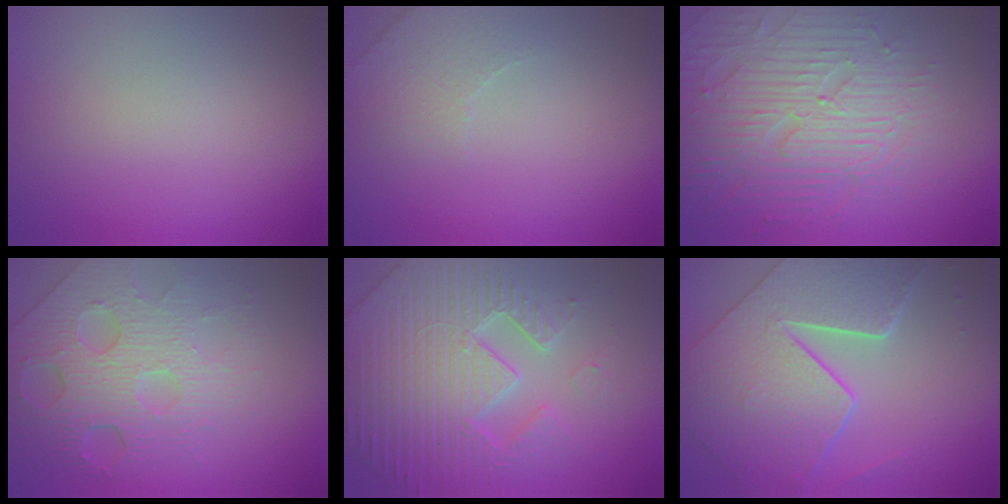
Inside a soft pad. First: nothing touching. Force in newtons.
{"total": 2.3, "press": 2.3, "slide": 0.6}
{"total": 7.0, "press": 5.7, "slide": 4.1}
{"total": 7.9, "press": 5.3, "slide": 5.8}
{"total": 7.7, "press": 7.4, "slide": 2.0}
{"total": 9.4, "press": 6.7, "slide": 6.6}